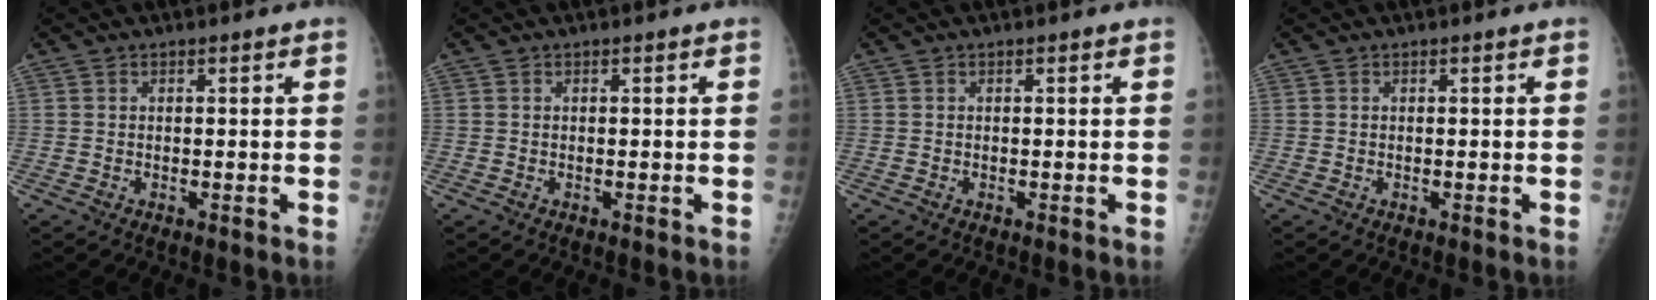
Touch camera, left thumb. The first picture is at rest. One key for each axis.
{"total": 0.0}
{"total": 0.0}
{"total": 0.0}